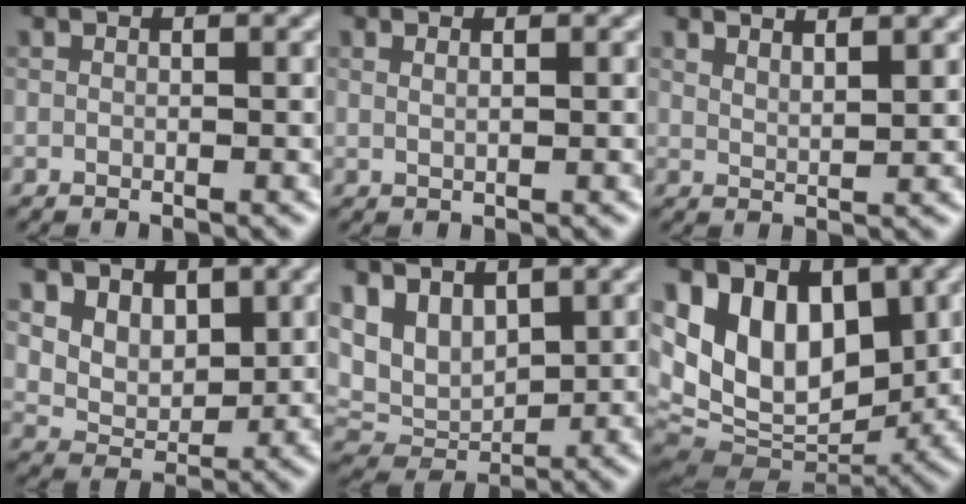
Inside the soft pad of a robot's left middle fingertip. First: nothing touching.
{"total": 0.9, "force": [0.5, 0.4, 0.7], "torque": [-0.011, -0.002, 0.004]}
{"total": 2.6, "force": [2.2, 0.7, 1.3], "torque": [-0.006, 0.005, 0.028]}
{"total": 5.3, "force": [2.7, 3.8, 2.5], "torque": [-0.066, -0.016, 0.060]}
{"total": 4.6, "force": [2.3, 3.0, 2.5], "torque": [-0.057, -0.010, 0.044]}
{"total": 10.4, "force": [3.1, 7.1, 7.0], "torque": [-0.115, 0.005, 0.044]}